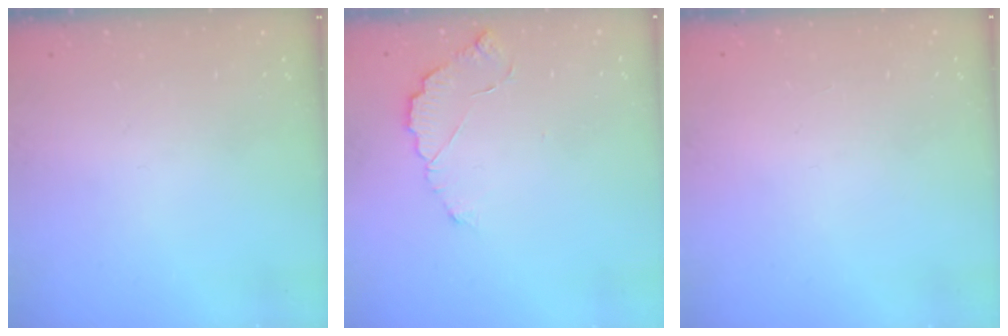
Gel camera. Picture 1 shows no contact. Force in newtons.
{"total": 5.8, "press": 5.8, "slide": 0.4}
{"total": 2.2, "press": 2.2, "slide": 0.1}